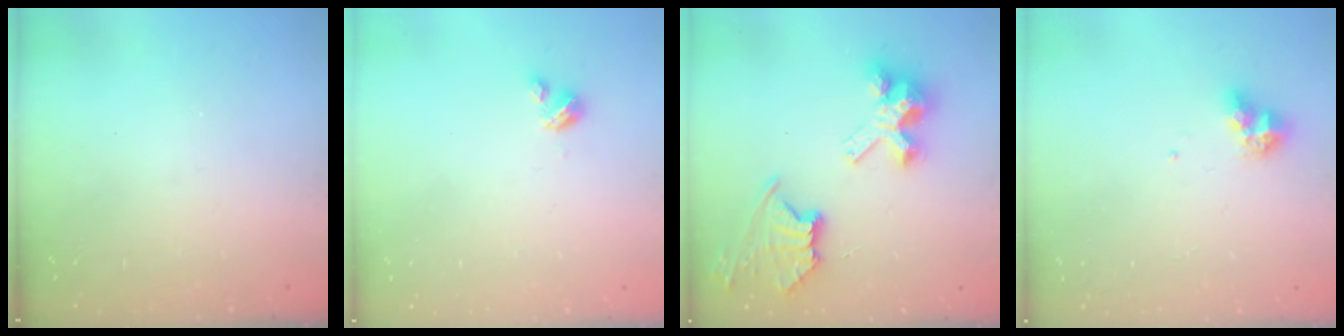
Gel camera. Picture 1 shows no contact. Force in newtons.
{"total": 2.7, "press": 2.7, "slide": 0.3}
{"total": 9.8, "press": 9.8, "slide": 0.7}
{"total": 7.8, "press": 7.7, "slide": 1.1}